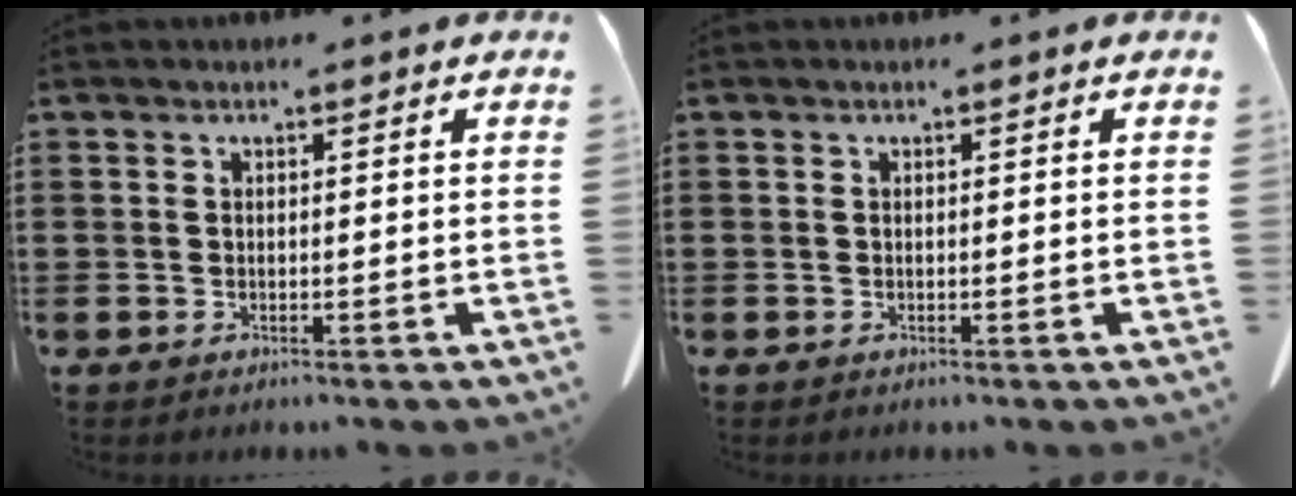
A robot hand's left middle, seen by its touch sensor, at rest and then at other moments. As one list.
[{"total": 0.0}]